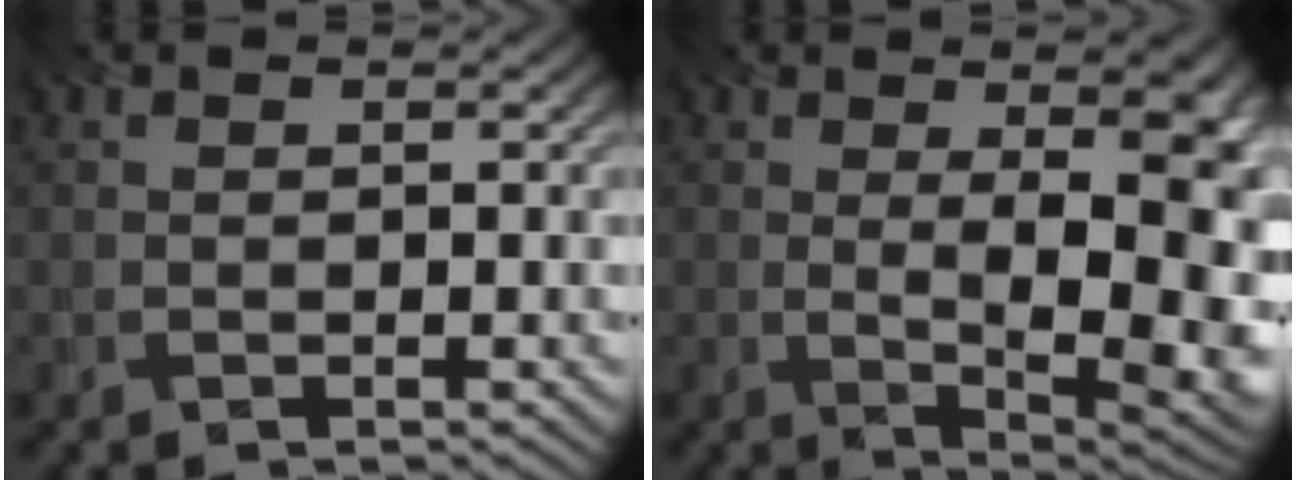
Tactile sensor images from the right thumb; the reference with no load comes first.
{"total": 12.3, "force": [-0.1, 3.6, 11.7], "torque": [-0.134, 0.010, -0.003]}